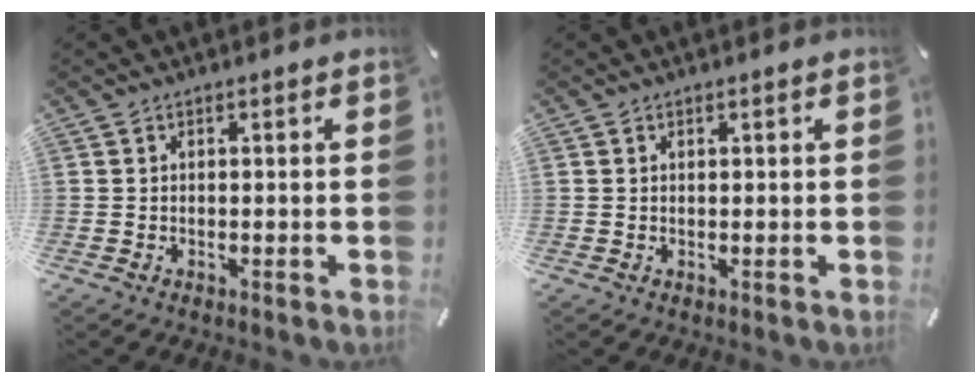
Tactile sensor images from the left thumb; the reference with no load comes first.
{"total": 0.0}